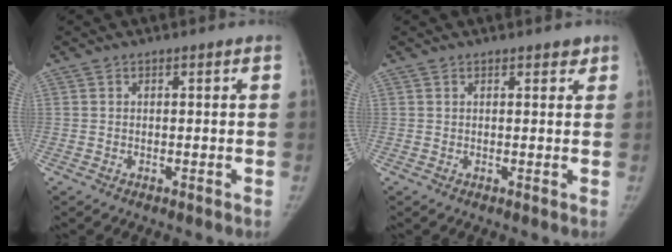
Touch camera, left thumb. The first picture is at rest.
{"total": 1.5, "force": [1.1, 0.9, 0.5], "torque": [0.010, -0.005, 0.009]}